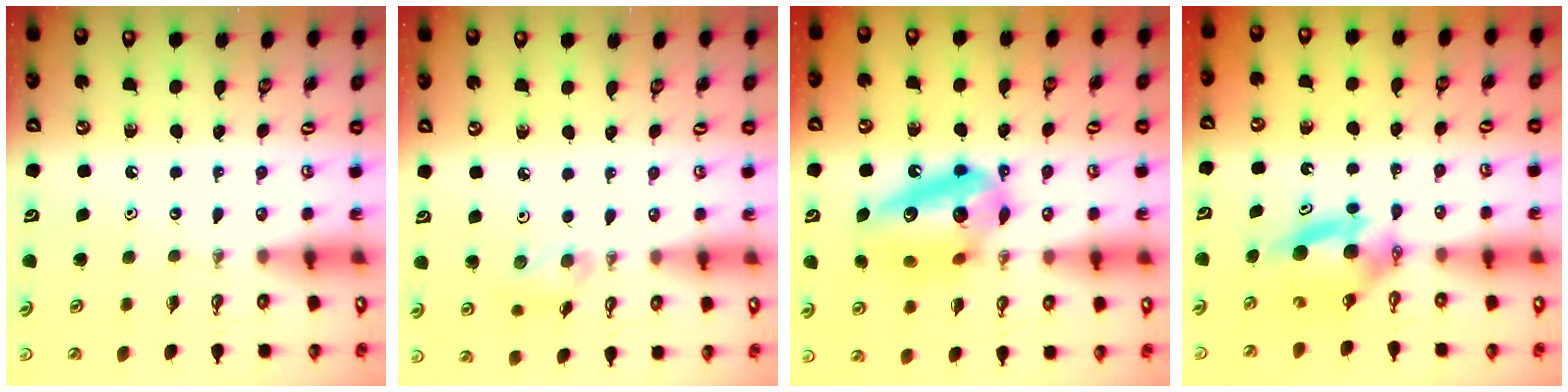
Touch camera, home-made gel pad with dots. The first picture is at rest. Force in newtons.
{"total": 5.8, "press": 5.5, "slide": 2.0}
{"total": 14.7, "press": 14.6, "slide": 1.6}
{"total": 7.7, "press": 5.1, "slide": 5.8}